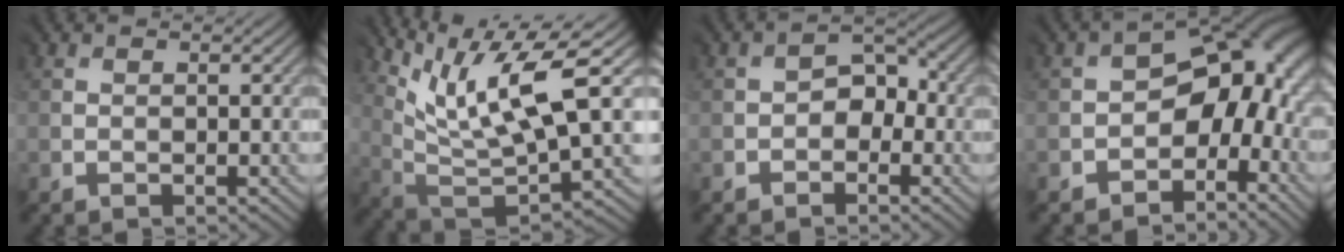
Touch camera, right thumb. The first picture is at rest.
{"total": 11.5, "force": [6.6, 2.7, 9.0], "torque": [-0.182, -0.003, 0.136]}
{"total": 3.0, "force": [-1.1, 2.5, 1.4], "torque": [-0.005, 0.003, -0.021]}
{"total": 8.0, "force": [-2.7, 5.2, 5.5], "torque": [-0.047, 0.002, -0.051]}